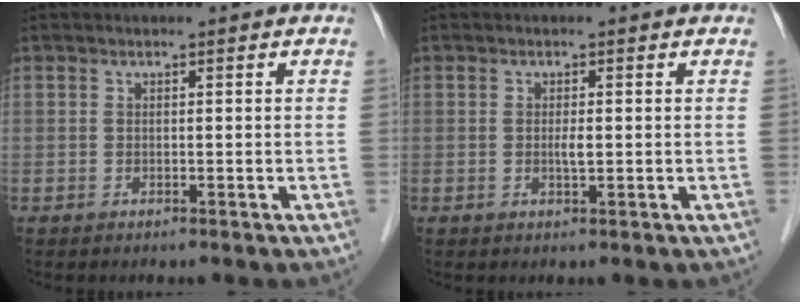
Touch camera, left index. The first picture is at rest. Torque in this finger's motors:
{"motor_torque": [0.20, 0.17, 0.03, 0.02]}